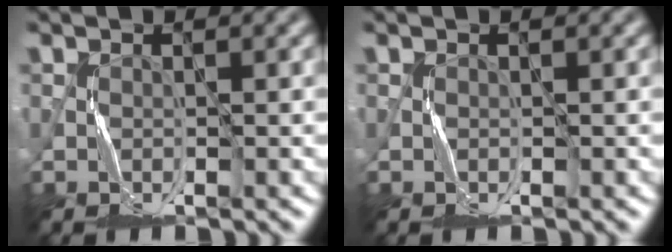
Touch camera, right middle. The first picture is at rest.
{"total": 0.0}